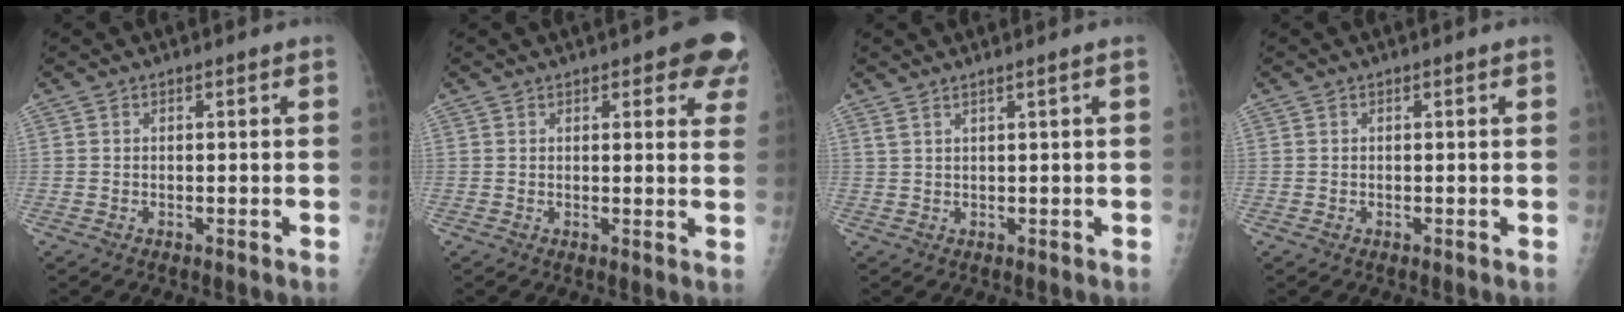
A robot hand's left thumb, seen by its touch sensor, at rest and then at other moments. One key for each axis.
{"total": 8.1, "fx": 4.5, "fy": 2.9, "fz": 6.0, "tx": -0.036, "ty": -0.011, "tz": 0.044}
{"total": 1.7, "fx": 1.1, "fy": -0.5, "fz": 1.2, "tx": -0.031, "ty": -0.008, "tz": 0.027}
{"total": 0.0}